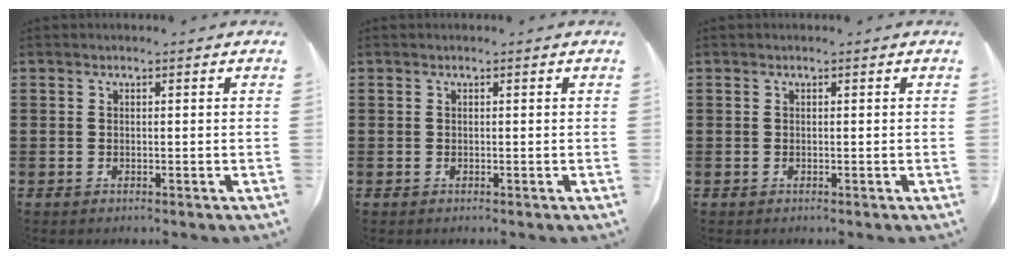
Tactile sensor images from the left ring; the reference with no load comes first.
{"total": 0.0}
{"total": 0.0}